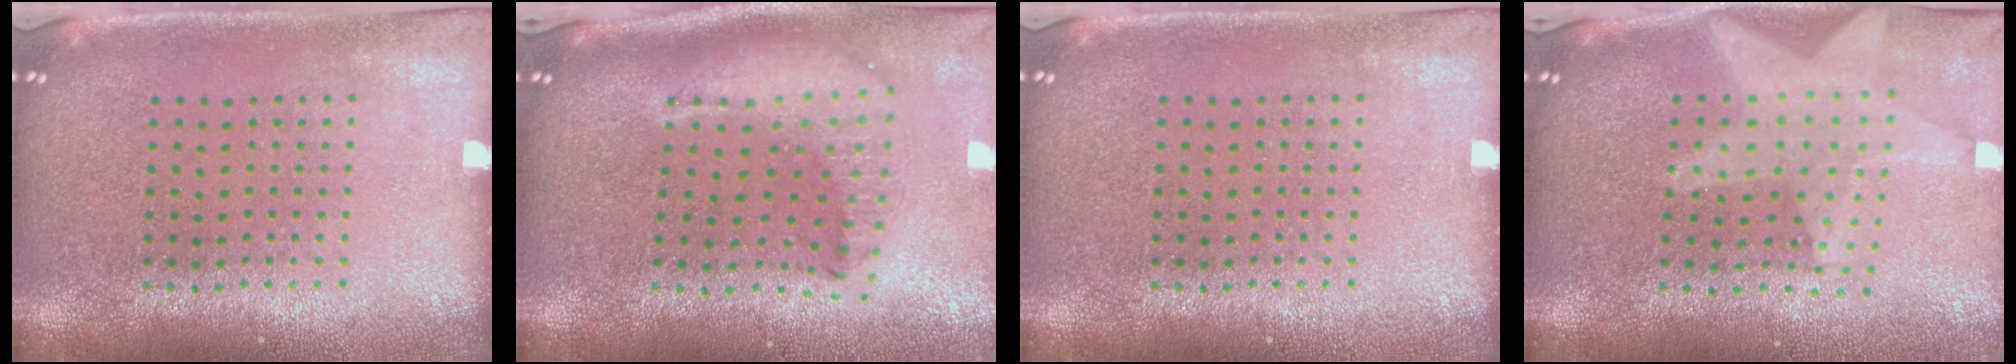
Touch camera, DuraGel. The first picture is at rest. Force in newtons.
{"total": 2.1, "press": 1.7, "slide": 1.3}
{"total": 0.0}
{"total": 1.9, "press": 1.6, "slide": 1.0}